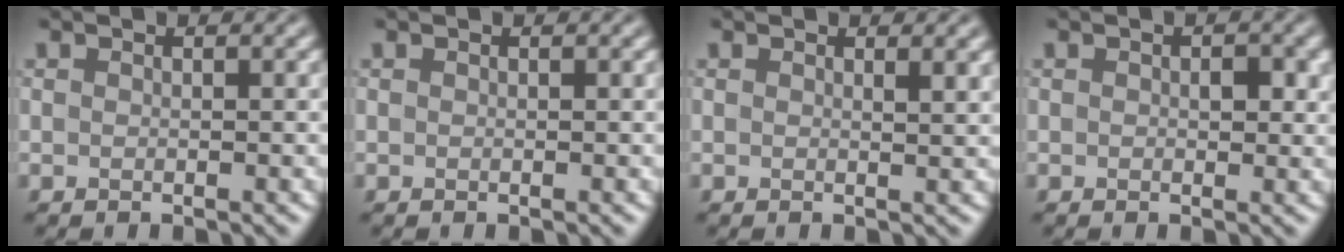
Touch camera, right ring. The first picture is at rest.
{"total": 0.0}
{"total": 1.2, "force": [0.8, 0.3, 0.8], "torque": [-0.006, 0.001, 0.010]}
{"total": 1.6, "force": [0.4, 0.9, 1.3], "torque": [-0.016, -0.001, 0.004]}